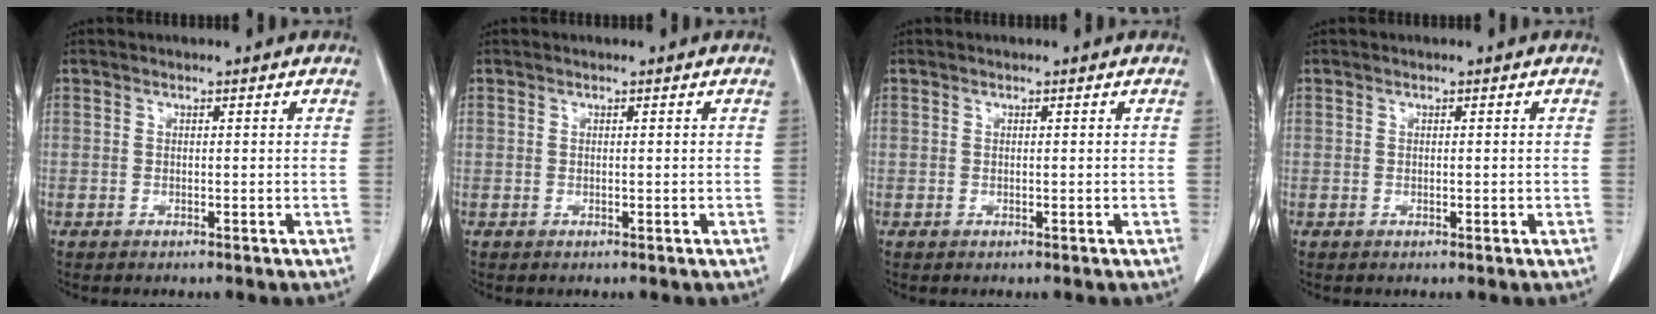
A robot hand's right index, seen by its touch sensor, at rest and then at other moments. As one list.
[{"total": 0.0}, {"total": 0.0}, {"total": 0.0}]